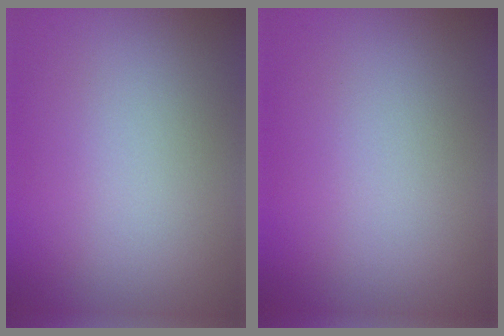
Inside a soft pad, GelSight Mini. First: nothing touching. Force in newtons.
{"total": 0.0}